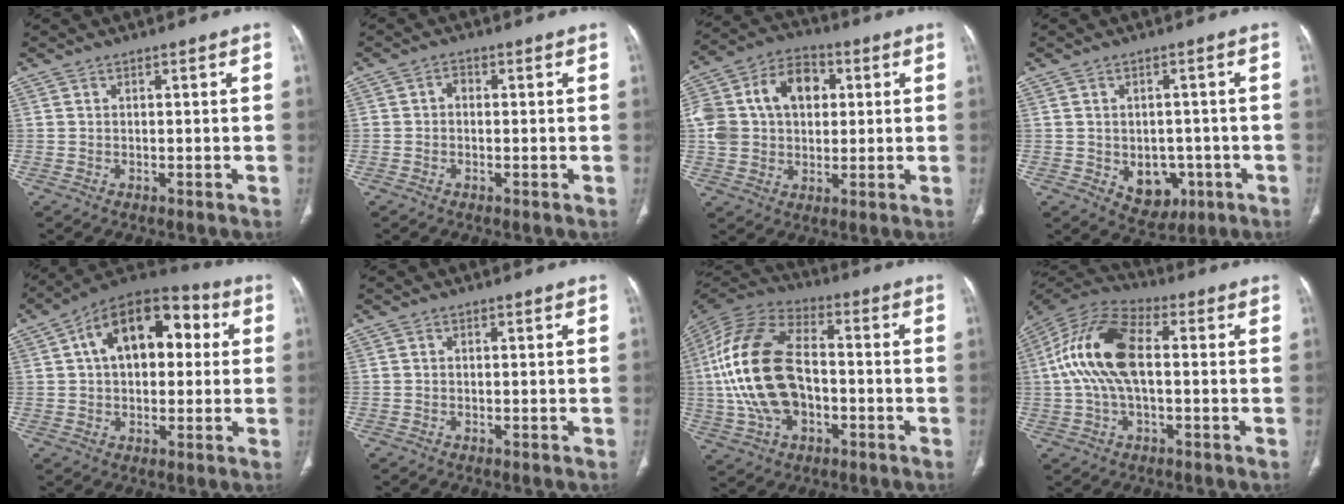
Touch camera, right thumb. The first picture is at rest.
{"total": 1.6, "force": [-0.2, 1.2, 1.0], "torque": [-0.008, 0.006, -0.010]}
{"total": 17.2, "force": [3.1, 12.6, 11.3], "torque": [-0.204, 0.024, 0.053]}
{"total": 7.6, "force": [-2.1, 5.7, 4.5], "torque": [-0.029, 0.011, -0.011]}
{"total": 18.0, "force": [4.0, 10.7, 13.8], "torque": [-0.175, 0.031, 0.051]}
{"total": 0.0}
{"total": 21.0, "force": [-1.7, 12.8, 16.6], "torque": [-0.339, 0.023, -0.029]}
{"total": 16.0, "force": [1.0, 8.1, 13.8], "torque": [-0.283, 0.036, 0.012]}